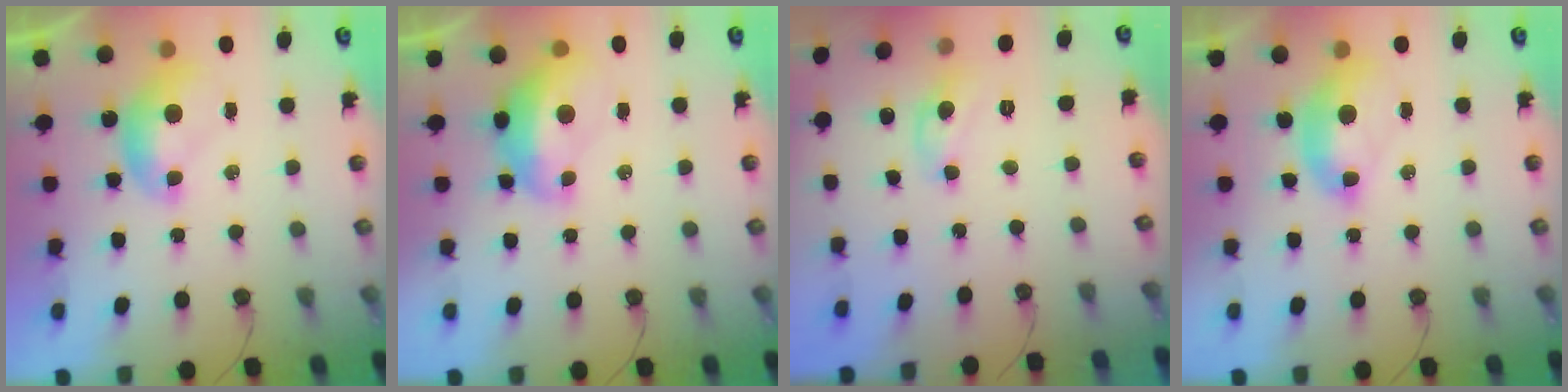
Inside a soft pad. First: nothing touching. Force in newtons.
{"total": 5.0, "press": 4.9, "slide": 0.9}
{"total": 5.3, "press": 5.2, "slide": 0.3}
{"total": 2.5, "press": 2.5, "slide": 0.6}